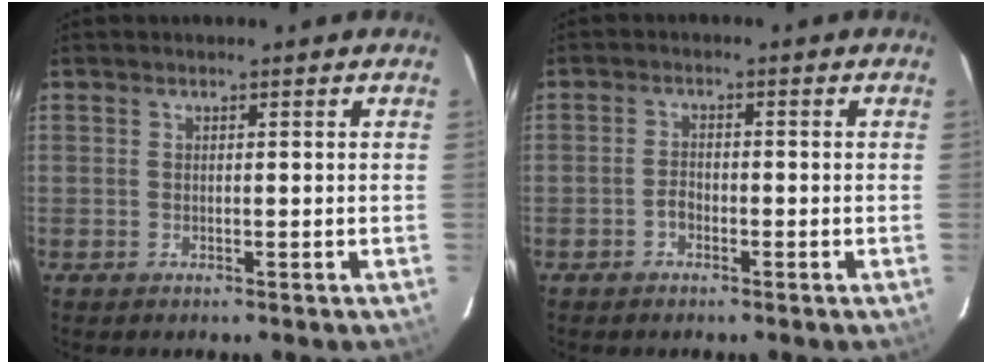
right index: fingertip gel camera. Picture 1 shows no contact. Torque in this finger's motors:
{"motor_torque": [0.32, -0.03, 0.13, -0.01]}